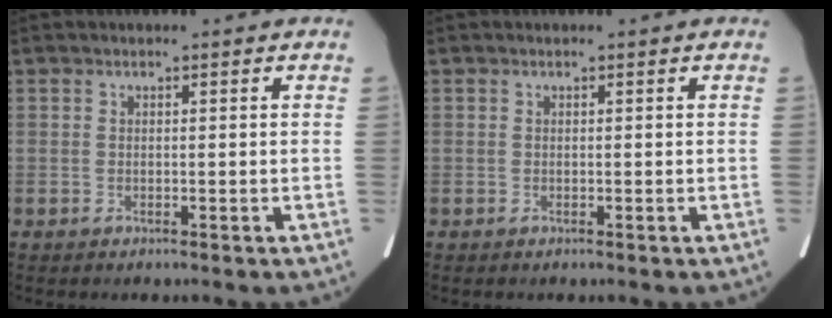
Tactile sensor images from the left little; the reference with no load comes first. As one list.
[{"total": 0.0}]